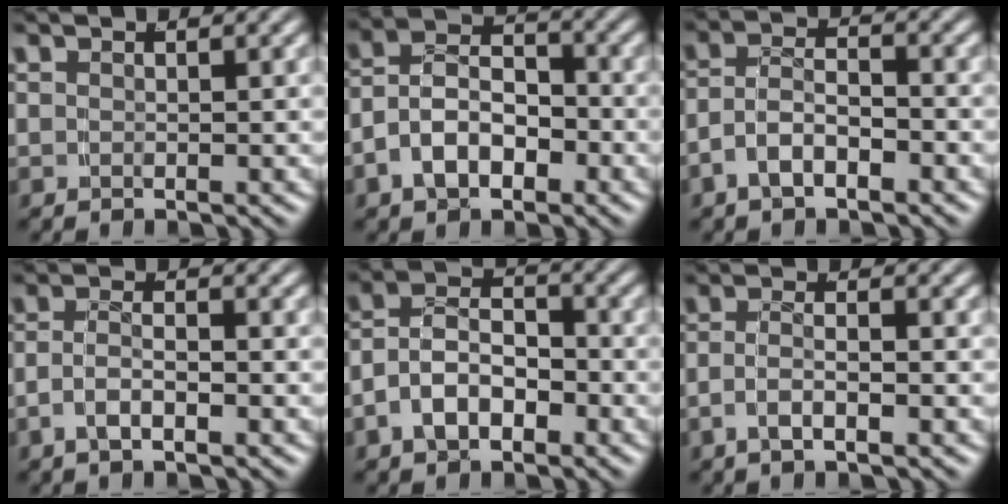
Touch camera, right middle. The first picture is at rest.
{"total": 7.4, "force": [-1.8, 5.8, 4.2], "torque": [-0.079, -0.010, -0.036]}
{"total": 3.9, "force": [-2.0, 2.3, 2.3], "torque": [-0.046, -0.010, -0.033]}
{"total": 2.6, "force": [-1.4, 0.9, 2.0], "torque": [-0.038, -0.007, -0.022]}
{"total": 6.7, "force": [-1.9, 5.2, 3.7], "torque": [-0.072, -0.011, -0.035]}
{"total": 2.4, "force": [-1.4, 0.5, 1.9], "torque": [-0.038, -0.008, -0.020]}